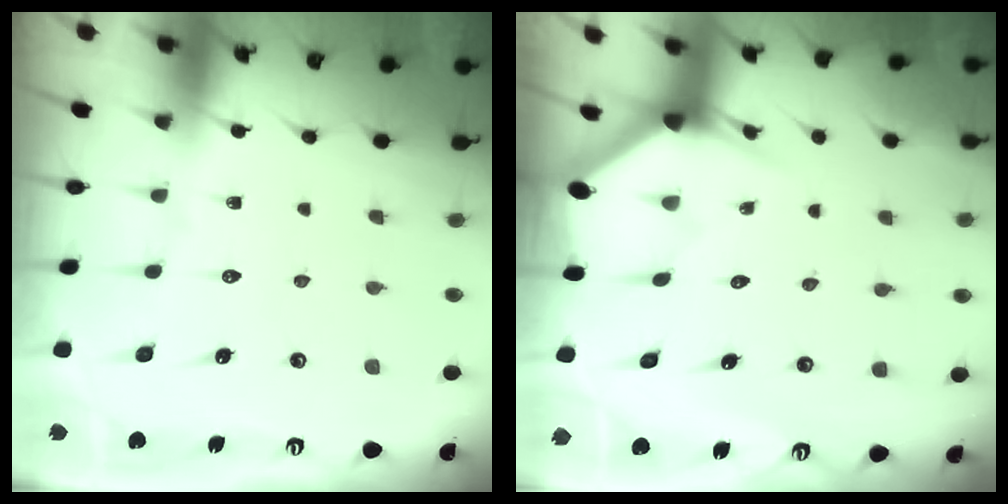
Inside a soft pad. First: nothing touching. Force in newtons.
{"total": 3.2, "press": 3.2, "slide": 0.1}